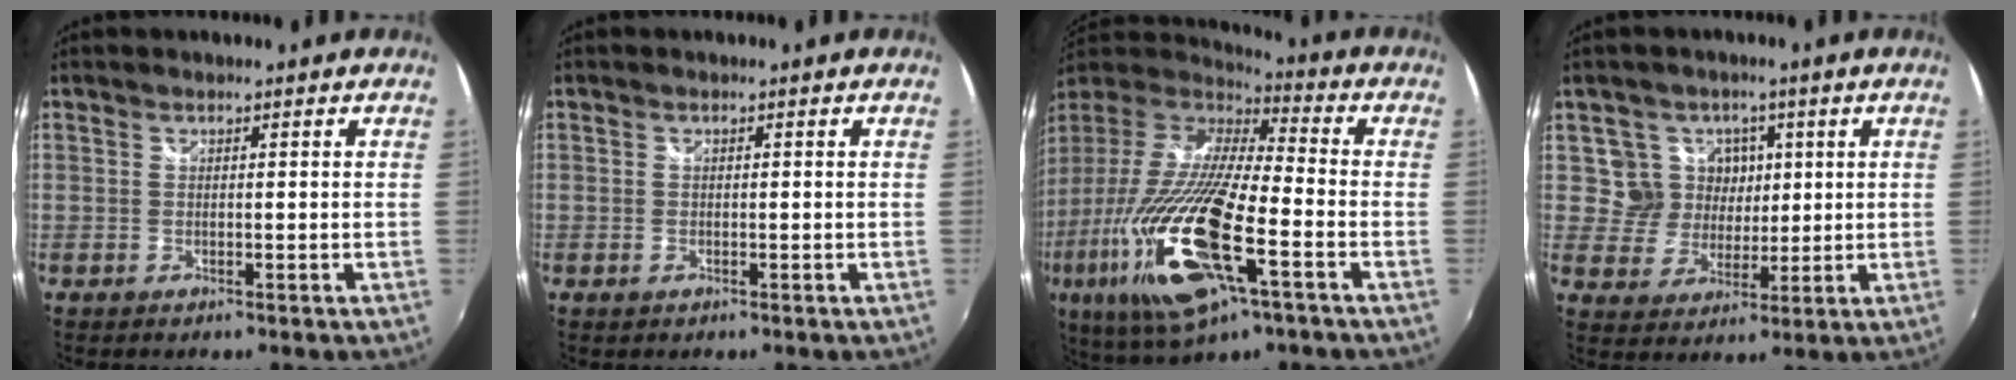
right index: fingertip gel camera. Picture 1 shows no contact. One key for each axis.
{"total": 0.8, "fx": -0.4, "fy": 0.6, "fz": 0.3, "tx": -0.005, "ty": -0.004, "tz": -0.008}
{"total": 27.5, "fx": -10.3, "fy": 7.4, "fz": 24.5, "tx": -0.479, "ty": -0.074, "tz": -0.194}
{"total": 7.5, "fx": 2.1, "fy": 7.0, "fz": 1.3, "tx": -0.029, "ty": 0.008, "tz": 0.040}